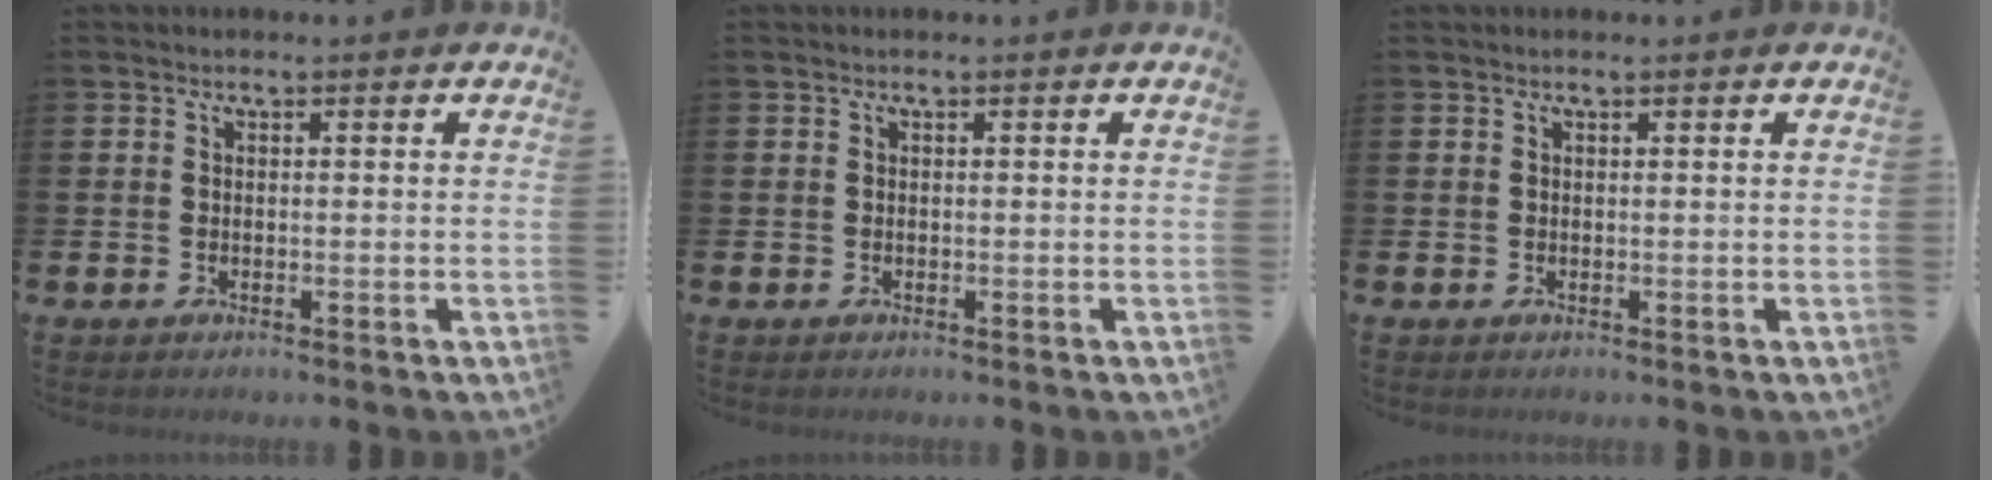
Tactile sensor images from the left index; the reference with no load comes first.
{"total": 0.0}
{"total": 0.0}